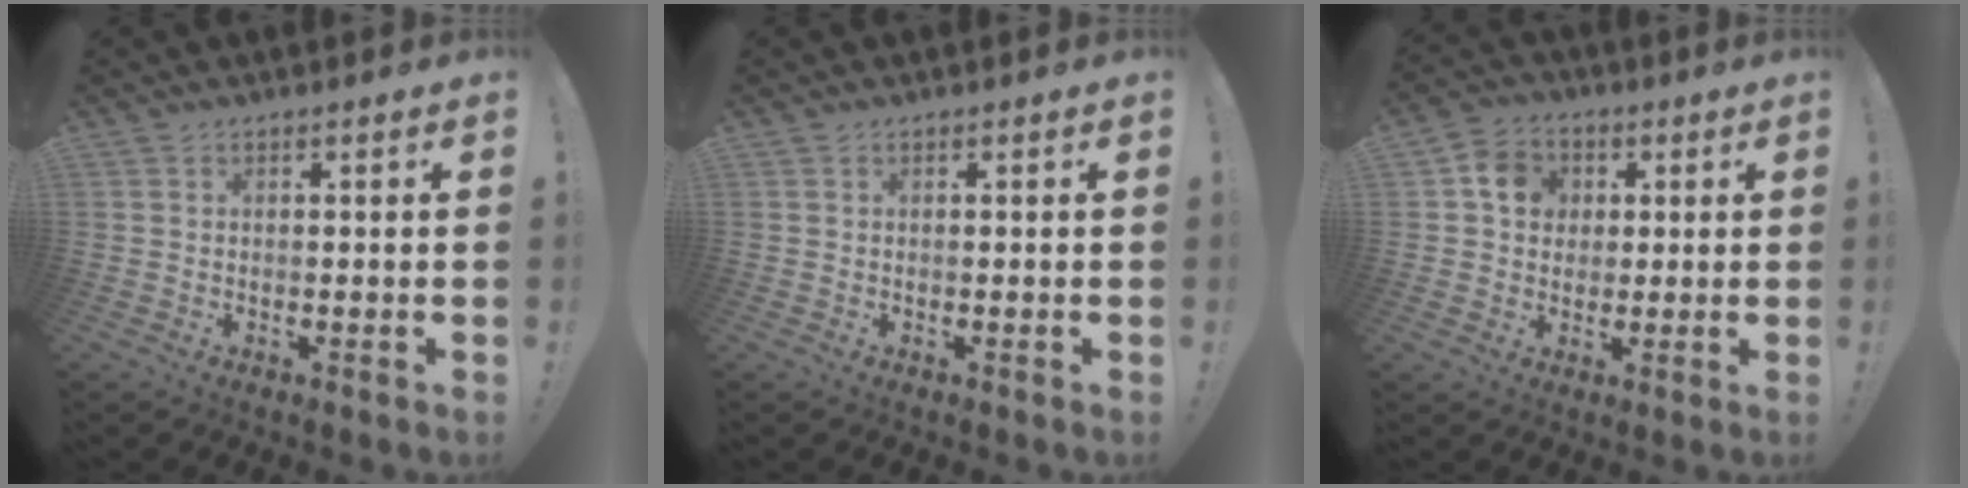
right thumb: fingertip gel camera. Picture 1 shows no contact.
{"total": 0.0}
{"total": 8.8, "force": [2.3, 7.8, 3.5], "torque": [-0.047, 0.000, 0.048]}